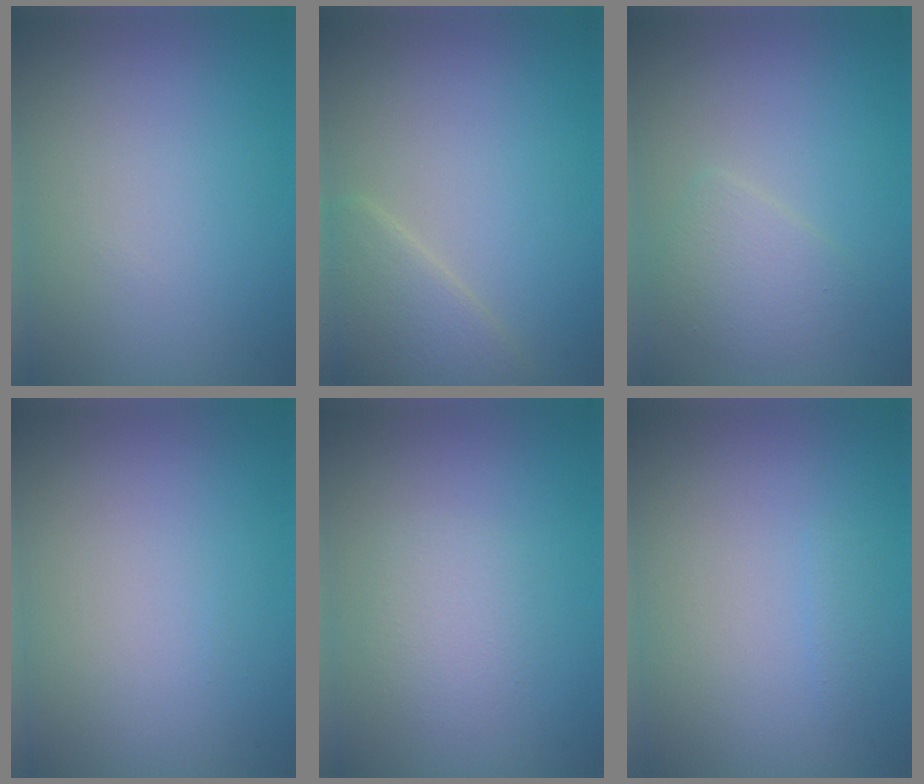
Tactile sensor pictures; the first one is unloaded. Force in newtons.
{"total": 3.3, "press": 3.3, "slide": 0.2}
{"total": 2.4, "press": 2.4, "slide": 0.1}
{"total": 0.0}
{"total": 2.0, "press": 2.0, "slide": 0.0}
{"total": 0.6, "press": 0.6, "slide": 0.1}